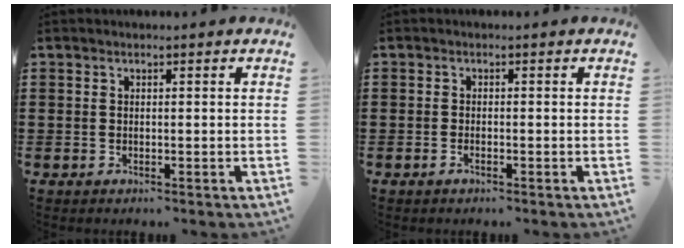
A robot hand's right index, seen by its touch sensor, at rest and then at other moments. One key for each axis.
{"total": 0.7, "fx": -0.6, "fy": 0.0, "fz": 0.4, "tx": -0.010, "ty": -0.005, "tz": -0.010}